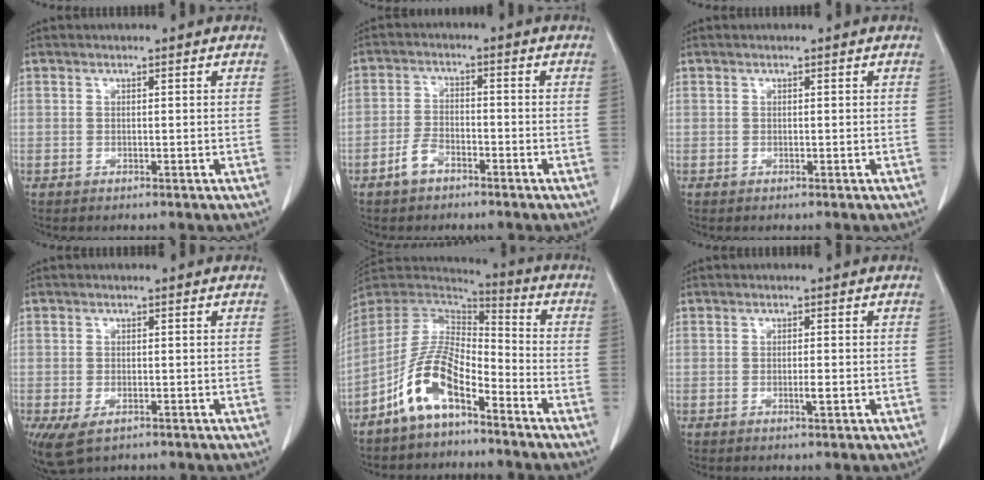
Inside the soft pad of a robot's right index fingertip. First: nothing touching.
{"total": 3.8, "force": [-2.7, 2.0, 2.0], "torque": [-0.043, 0.005, -0.049]}
{"total": 0.0}
{"total": 5.2, "force": [-2.8, 2.8, 3.4], "torque": [-0.069, -0.012, -0.043]}
{"total": 10.9, "force": [-6.5, 3.9, 7.8], "torque": [-0.173, 0.012, -0.129]}
{"total": 1.4, "force": [-0.4, 0.1, 1.4], "torque": [-0.025, -0.002, -0.004]}